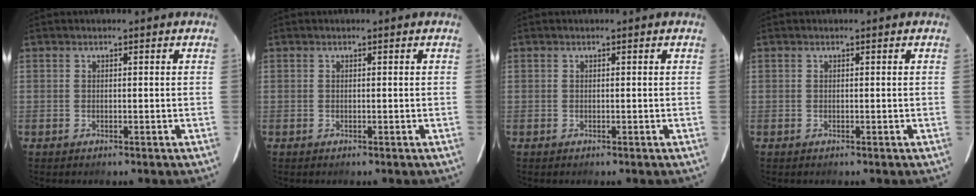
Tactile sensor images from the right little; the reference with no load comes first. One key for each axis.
{"total": 0.0}
{"total": 0.0}
{"total": 0.0}